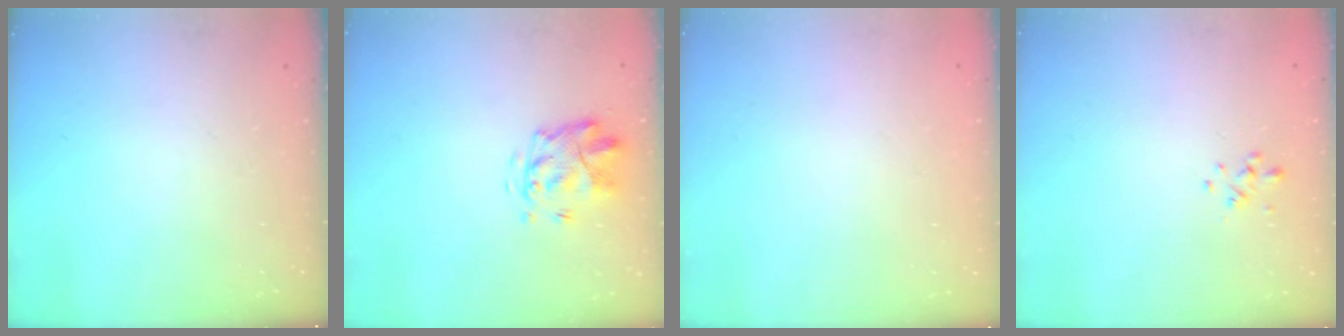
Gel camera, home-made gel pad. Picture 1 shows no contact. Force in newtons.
{"total": 3.8, "press": 3.4, "slide": 1.8}
{"total": 1.9, "press": 1.9, "slide": 0.2}
{"total": 0.8, "press": 0.6, "slide": 0.4}